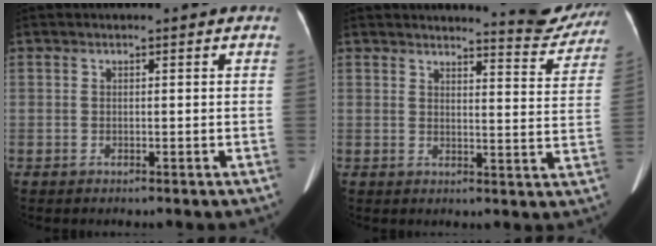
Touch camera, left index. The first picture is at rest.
{"total": 8.3, "force": [8.2, 0.7, 0.9], "torque": [-0.001, -0.036, 0.085]}